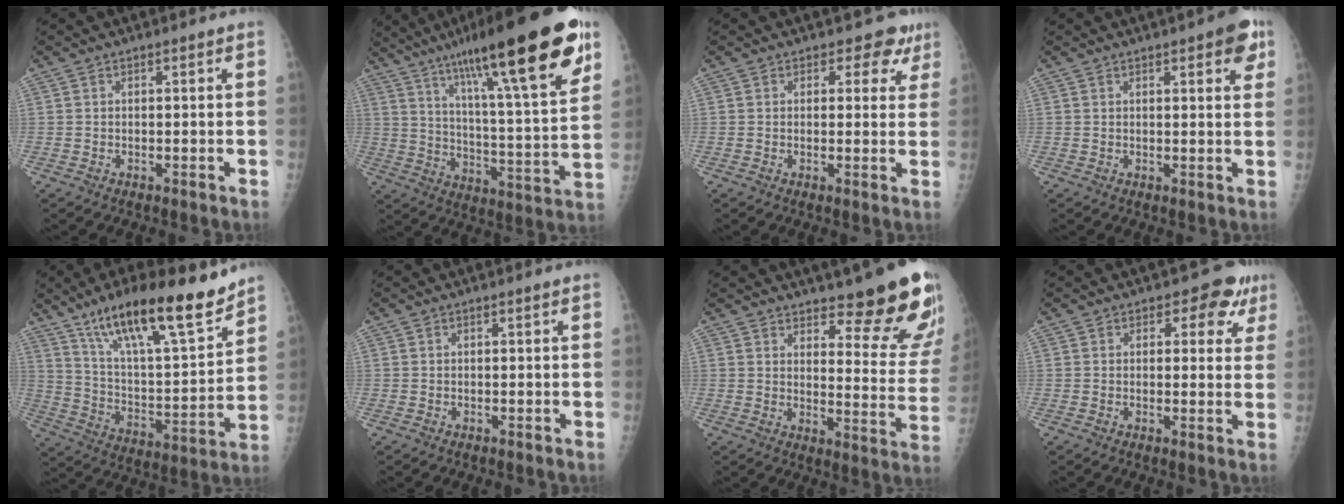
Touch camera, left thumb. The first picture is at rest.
{"total": 28.7, "force": [16.5, 5.2, 22.9], "torque": [-0.345, -0.037, 0.259]}
{"total": 4.8, "force": [3.1, 3.3, 1.4], "torque": [0.019, -0.015, 0.024]}
{"total": 6.1, "force": [3.1, 2.1, 4.8], "torque": [-0.038, -0.008, 0.031]}
{"total": 22.3, "force": [15.8, 5.1, 14.9], "torque": [-0.223, -0.070, 0.271]}
{"total": 0.0}
{"total": 16.5, "force": [12.4, 4.3, 10.0], "torque": [-0.082, -0.101, 0.156]}
{"total": 6.2, "force": [3.1, 4.1, 3.6], "torque": [0.004, -0.007, 0.030]}